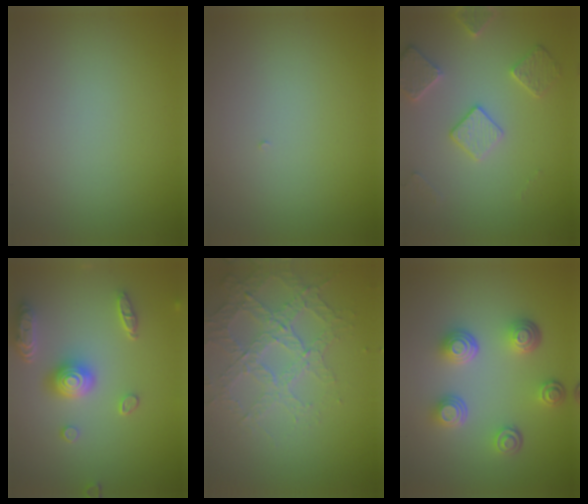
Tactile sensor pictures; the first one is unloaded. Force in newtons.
{"total": 0.0}
{"total": 3.2, "press": 3.1, "slide": 0.8}
{"total": 4.5, "press": 3.8, "slide": 2.5}
{"total": 3.7, "press": 3.4, "slide": 1.4}
{"total": 4.6, "press": 3.5, "slide": 2.9}